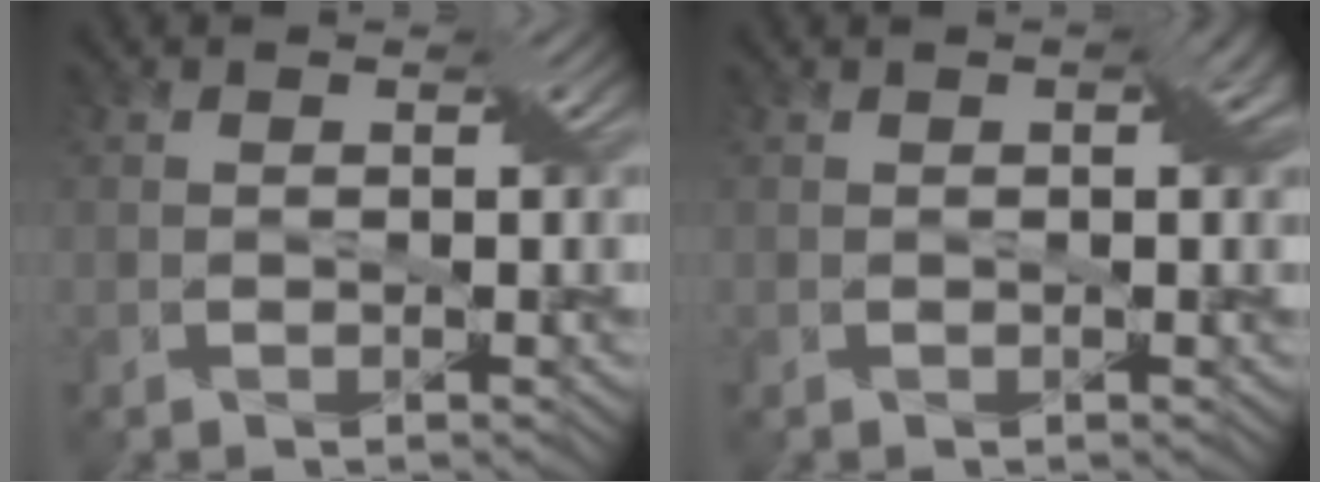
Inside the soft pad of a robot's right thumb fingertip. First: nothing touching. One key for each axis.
{"total": 2.0, "fx": 0.5, "fy": 0.4, "fz": 1.9, "tx": -0.027, "ty": 0.008, "tz": 0.006}